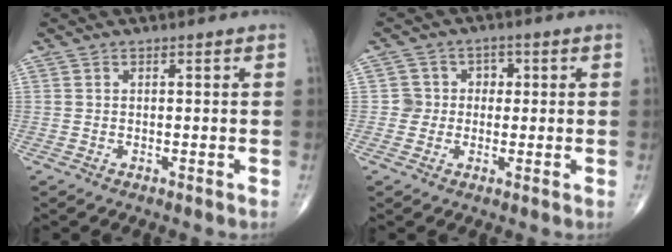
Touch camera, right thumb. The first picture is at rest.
{"total": 4.1, "force": [0.0, 4.0, 0.4], "torque": [0.033, 0.013, -0.008]}